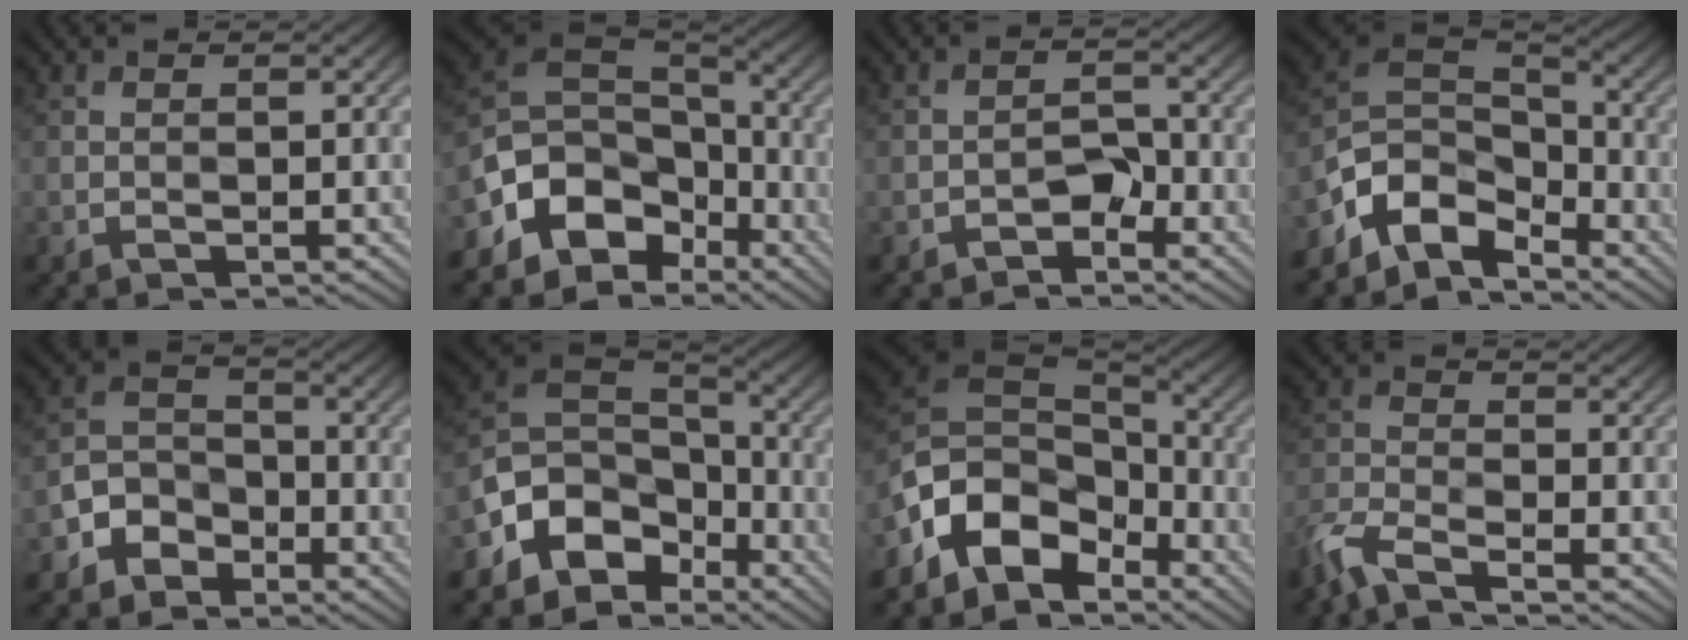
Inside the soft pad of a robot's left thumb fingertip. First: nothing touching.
{"total": 11.8, "force": [-5.0, 8.6, 6.2], "torque": [-0.153, -0.021, -0.079]}
{"total": 2.5, "force": [-1.8, 1.2, 1.1], "torque": [-0.020, 0.008, -0.031]}
{"total": 9.2, "force": [-5.8, 5.5, 4.6], "torque": [-0.114, -0.006, -0.111]}
{"total": 6.0, "force": [-3.8, 4.3, 1.9], "torque": [-0.052, -0.003, -0.090]}
{"total": 10.5, "force": [-5.2, 7.5, 5.3], "torque": [-0.133, -0.013, -0.089]}
{"total": 11.0, "force": [-5.1, 7.4, 6.4], "torque": [-0.158, -0.010, -0.093]}
{"total": 6.1, "force": [-4.8, 1.9, 3.3], "torque": [-0.087, -0.018, -0.100]}